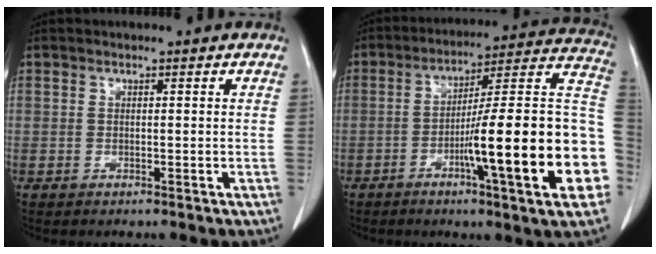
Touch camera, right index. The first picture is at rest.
{"total": 23.7, "force": [-6.2, 1.1, 22.8], "torque": [-0.241, 0.013, -0.091]}